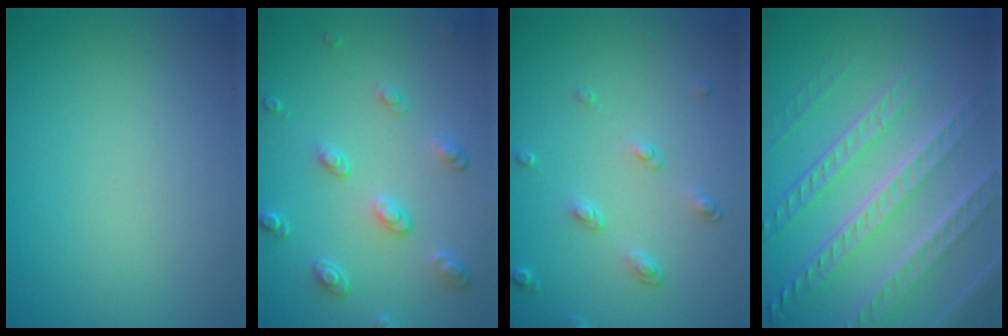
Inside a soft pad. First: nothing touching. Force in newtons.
{"total": 2.8, "press": 2.5, "slide": 1.1}
{"total": 1.8, "press": 1.3, "slide": 1.2}
{"total": 7.2, "press": 5.0, "slide": 5.1}